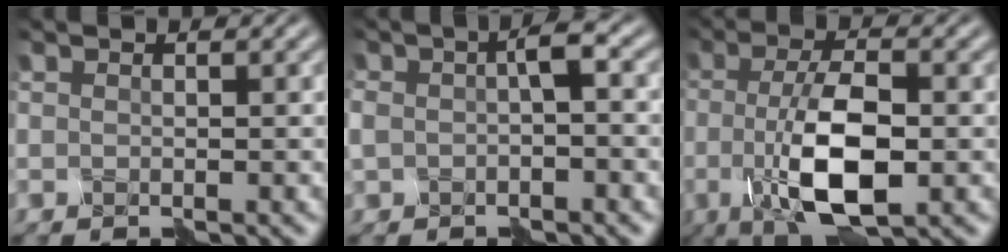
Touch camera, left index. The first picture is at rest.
{"total": 2.5, "force": [-1.0, 0.9, 2.1], "torque": [-0.053, 0.005, -0.020]}
{"total": 7.0, "force": [-1.5, 2.2, 6.5], "torque": [-0.142, -0.003, -0.024]}